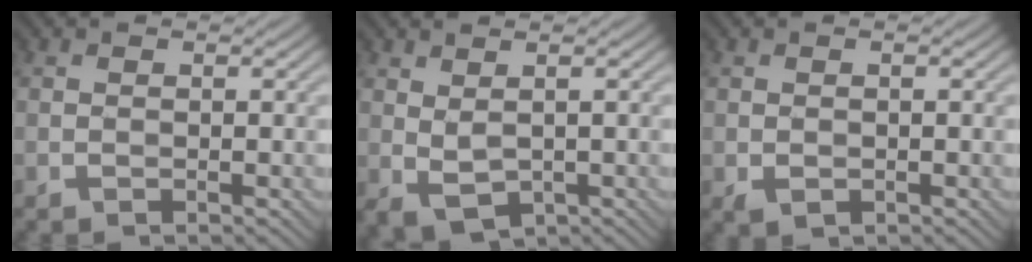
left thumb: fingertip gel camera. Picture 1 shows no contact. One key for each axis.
{"total": 2.5, "fx": 0.8, "fy": 1.2, "fz": 2.1, "tx": -0.050, "ty": -0.004, "tz": 0.020}
{"total": 1.3, "fx": -0.5, "fy": 0.8, "fz": 1.0, "tx": -0.021, "ty": -0.004, "tz": -0.005}